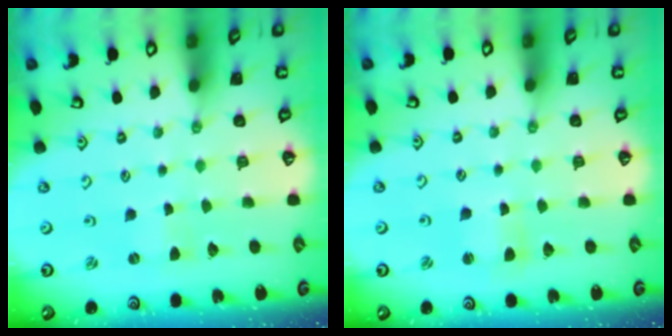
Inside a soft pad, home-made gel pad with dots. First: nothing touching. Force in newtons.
{"total": 2.7, "press": 2.7, "slide": 0.4}